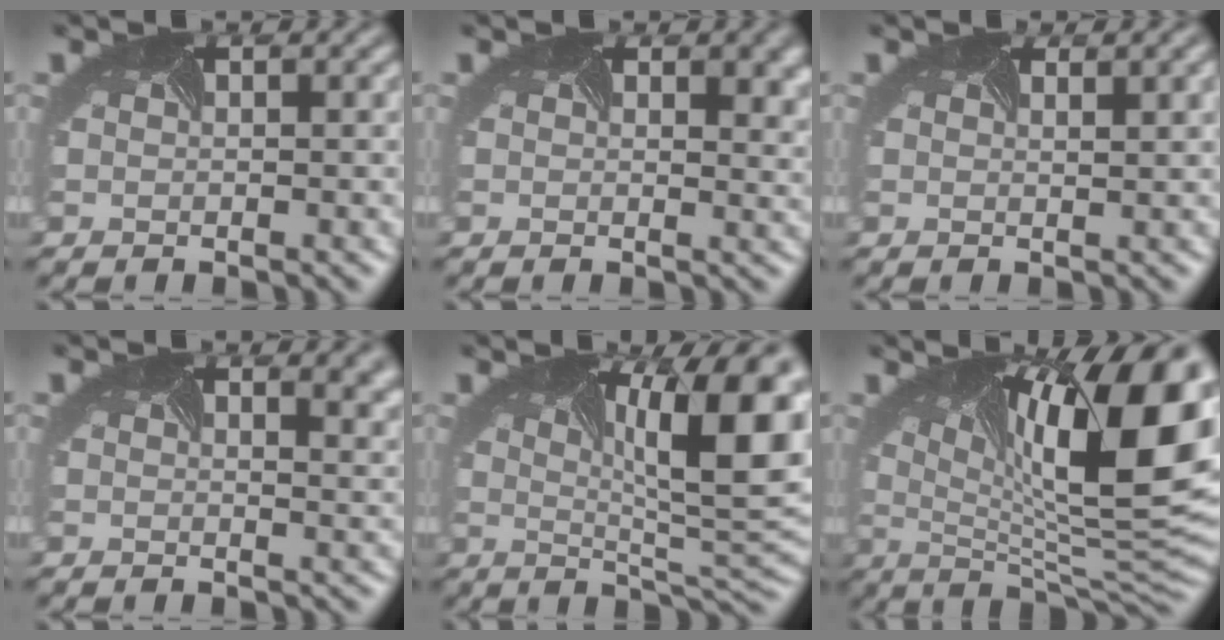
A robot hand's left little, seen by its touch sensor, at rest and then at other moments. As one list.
[{"total": 5.9, "force": [2.3, 3.2, 4.3], "torque": [-0.041, 0.004, 0.036]}, {"total": 1.8, "force": [0.9, 0.6, 1.4], "torque": [0.000, 0.012, -0.006]}, {"total": 8.9, "force": [4.3, 4.8, 6.0], "torque": [-0.066, 0.039, 0.046]}, {"total": 12.6, "force": [2.7, 4.2, 11.6], "torque": [-0.122, 0.007, 0.031]}, {"total": 17.2, "force": [4.5, 5.8, 15.6], "torque": [-0.213, 0.006, 0.085]}]